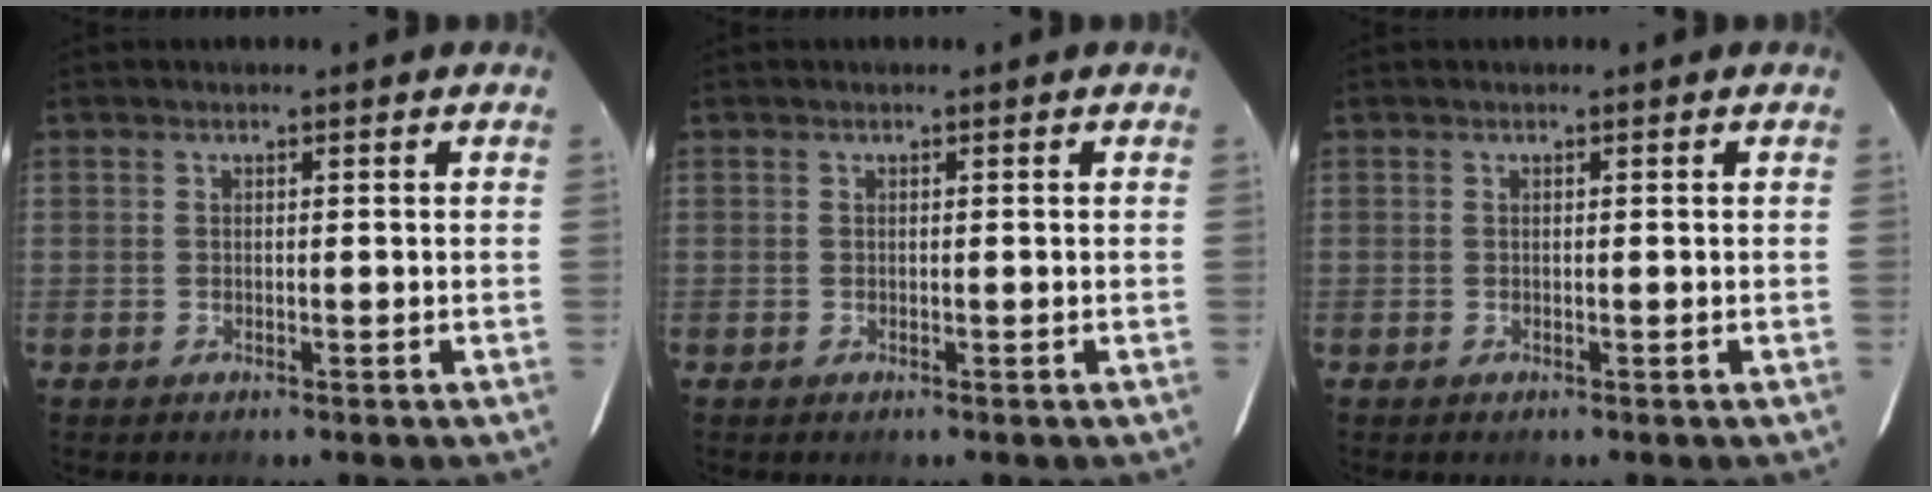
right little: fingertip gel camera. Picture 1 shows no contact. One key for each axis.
{"total": 0.0}
{"total": 0.0}